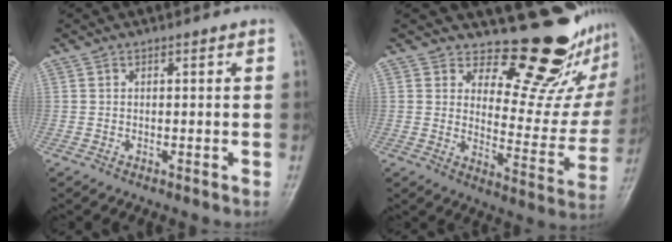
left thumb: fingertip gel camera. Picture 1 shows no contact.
{"total": 17.3, "force": [14.5, 6.4, 6.9], "torque": [-0.029, -0.144, 0.185]}